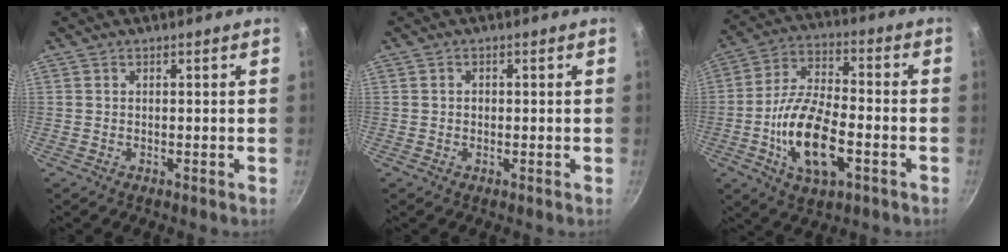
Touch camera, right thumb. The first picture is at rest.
{"total": 0.9, "force": [0.0, 0.8, 0.4], "torque": [-0.006, 0.004, 0.000]}
{"total": 13.6, "force": [-3.9, 6.4, 11.3], "torque": [-0.201, 0.021, -0.069]}